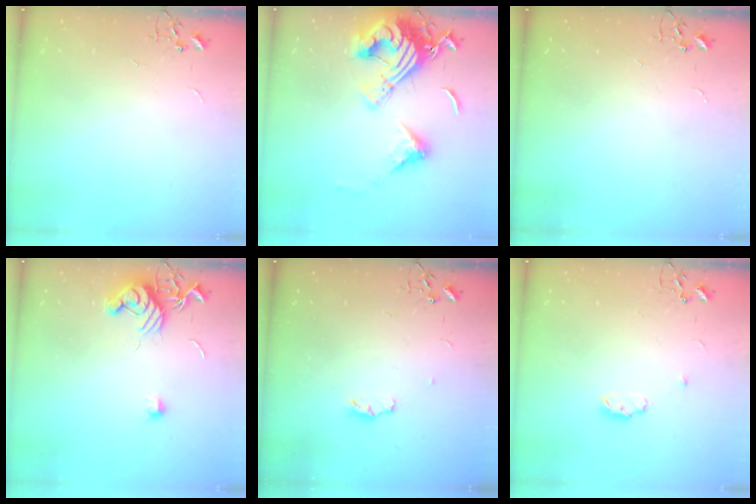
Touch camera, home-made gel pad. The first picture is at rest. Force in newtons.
{"total": 18.8, "press": 18.7, "slide": 1.8}
{"total": 0.0}
{"total": 10.9, "press": 10.9, "slide": 0.4}
{"total": 4.4, "press": 4.4, "slide": 0.7}
{"total": 5.9, "press": 5.8, "slide": 0.6}